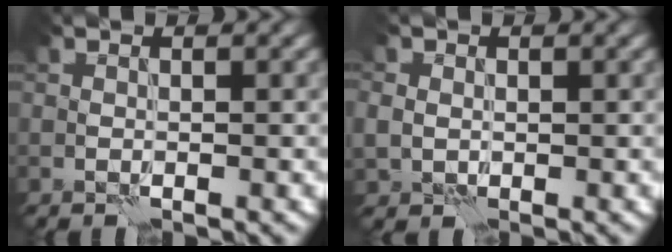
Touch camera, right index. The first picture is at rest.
{"total": 1.9, "force": [0.2, 1.7, 0.9], "torque": [-0.019, 0.001, 0.004]}